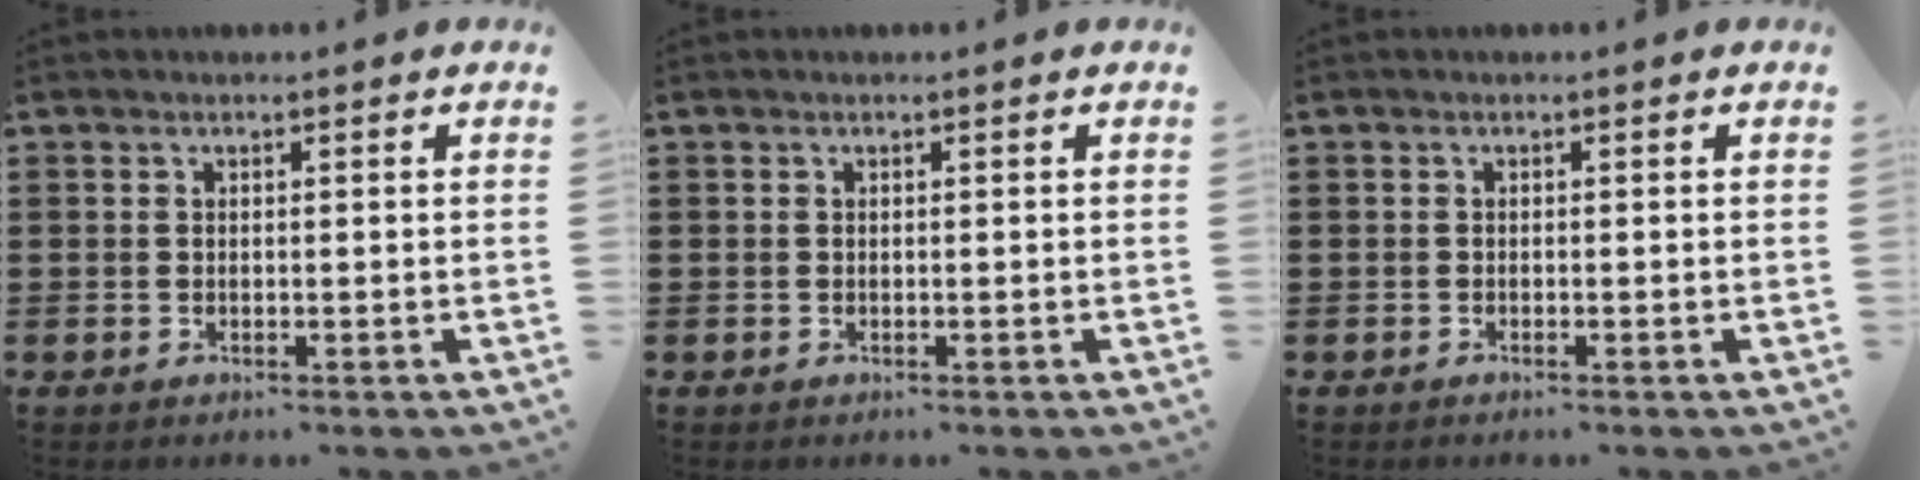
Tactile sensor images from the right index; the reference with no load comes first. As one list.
[{"total": 0.0}, {"total": 0.0}]